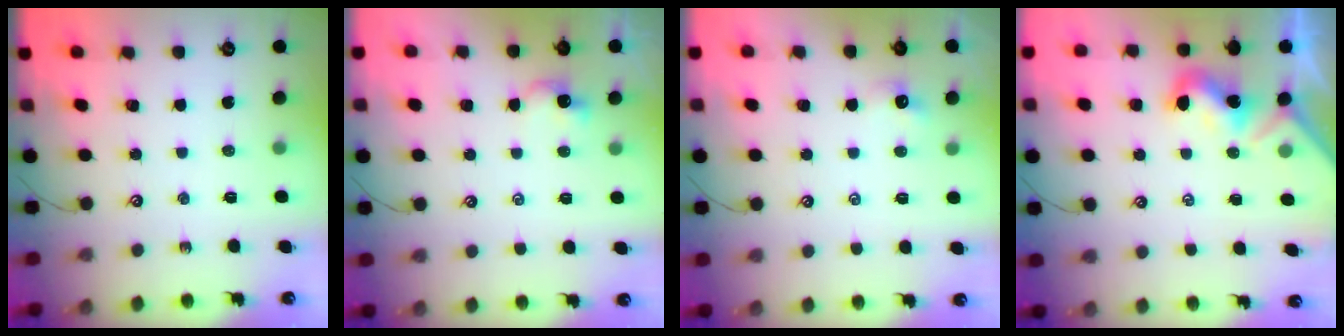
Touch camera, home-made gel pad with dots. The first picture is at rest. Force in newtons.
{"total": 2.6, "press": 2.6, "slide": 0.0}
{"total": 0.7, "press": 0.3, "slide": 0.6}
{"total": 1.7, "press": 1.7, "slide": 0.1}